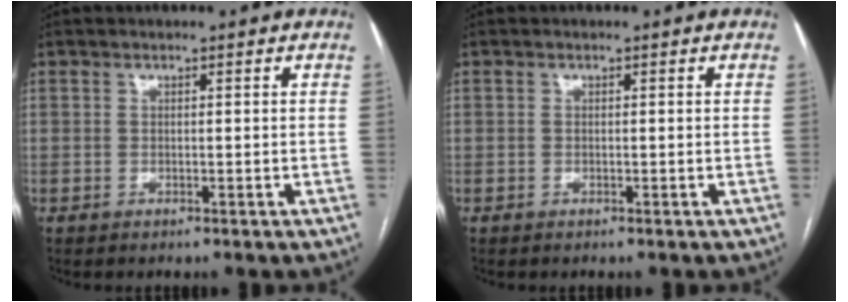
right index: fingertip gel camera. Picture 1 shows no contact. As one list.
[{"total": 0.0}]